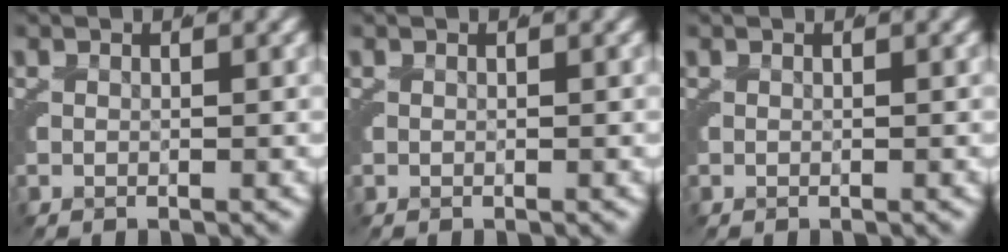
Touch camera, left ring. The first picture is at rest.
{"total": 0.0}
{"total": 0.0}